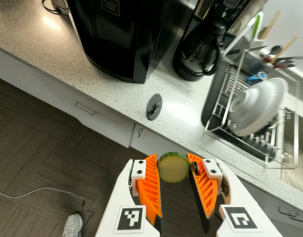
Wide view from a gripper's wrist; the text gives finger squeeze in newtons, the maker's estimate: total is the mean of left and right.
{"total": 10.4, "left": 10.4, "right": 10.5}